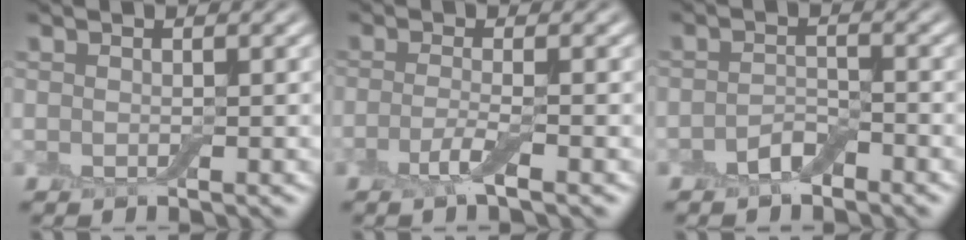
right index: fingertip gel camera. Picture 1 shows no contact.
{"total": 2.3, "force": [-1.1, 0.3, 1.9], "torque": [-0.040, -0.001, -0.031]}
{"total": 2.1, "force": [-1.4, 0.9, 1.2], "torque": [-0.020, 0.006, -0.029]}